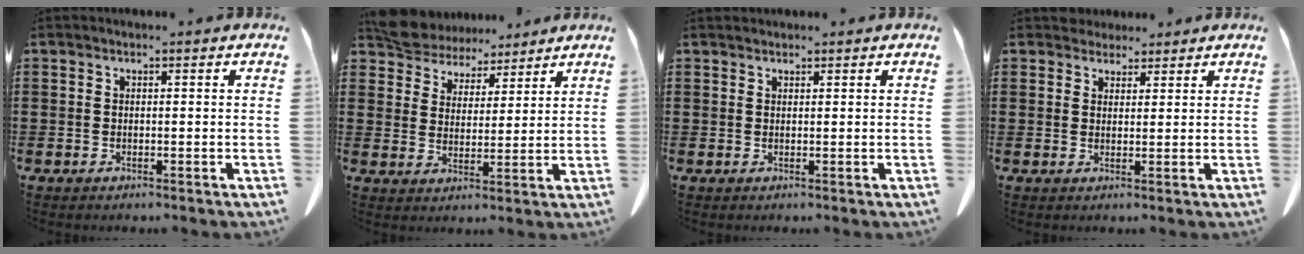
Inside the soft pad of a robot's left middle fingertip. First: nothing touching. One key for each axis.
{"total": 6.5, "fx": 6.1, "fy": 2.1, "fz": 0.3, "tx": -0.040, "ty": -0.029, "tz": 0.116}
{"total": 0.9, "fx": 0.8, "fy": 0.2, "fz": 0.0, "tx": -0.003, "ty": -0.001, "tz": 0.018}
{"total": 3.0, "fx": 2.8, "fy": 1.2, "fz": 0.0, "tx": -0.001, "ty": -0.004, "tz": 0.054}